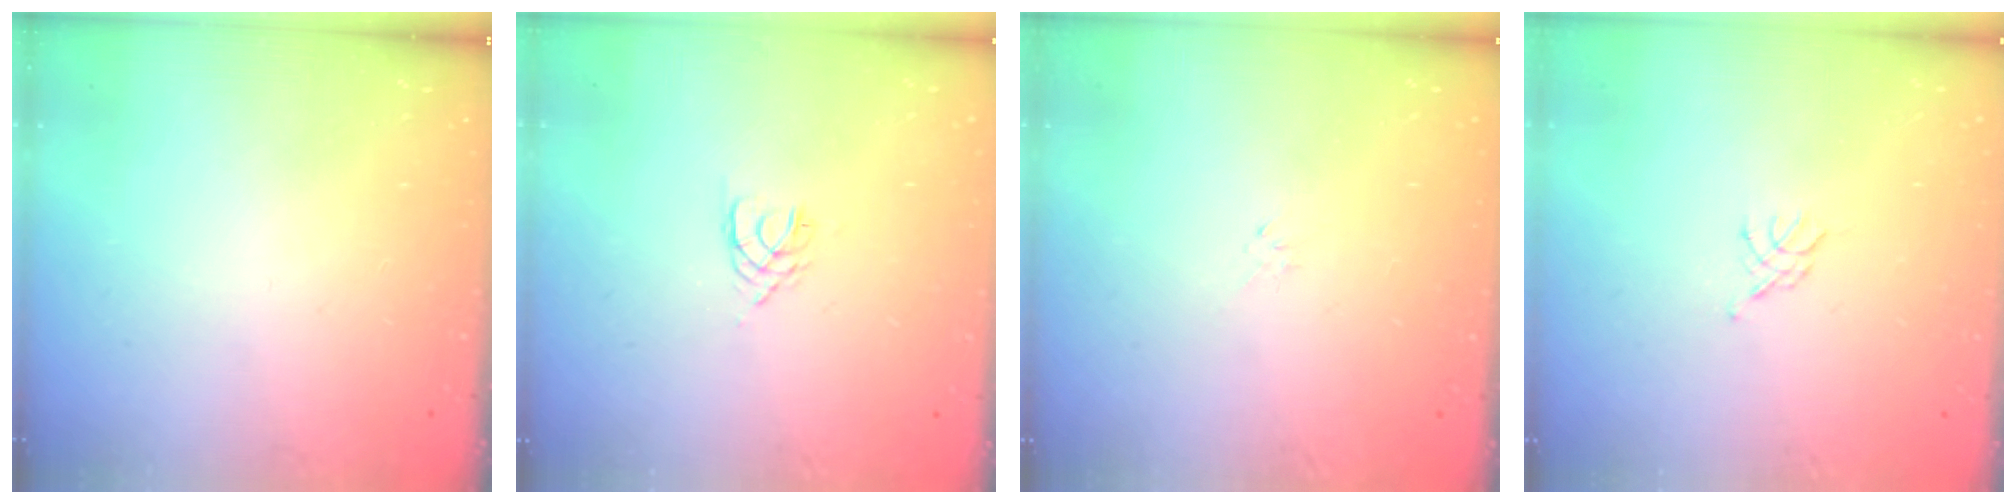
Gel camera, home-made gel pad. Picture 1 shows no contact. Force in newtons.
{"total": 2.0, "press": 1.9, "slide": 0.3}
{"total": 0.7, "press": 0.5, "slide": 0.4}
{"total": 2.3, "press": 2.2, "slide": 0.5}